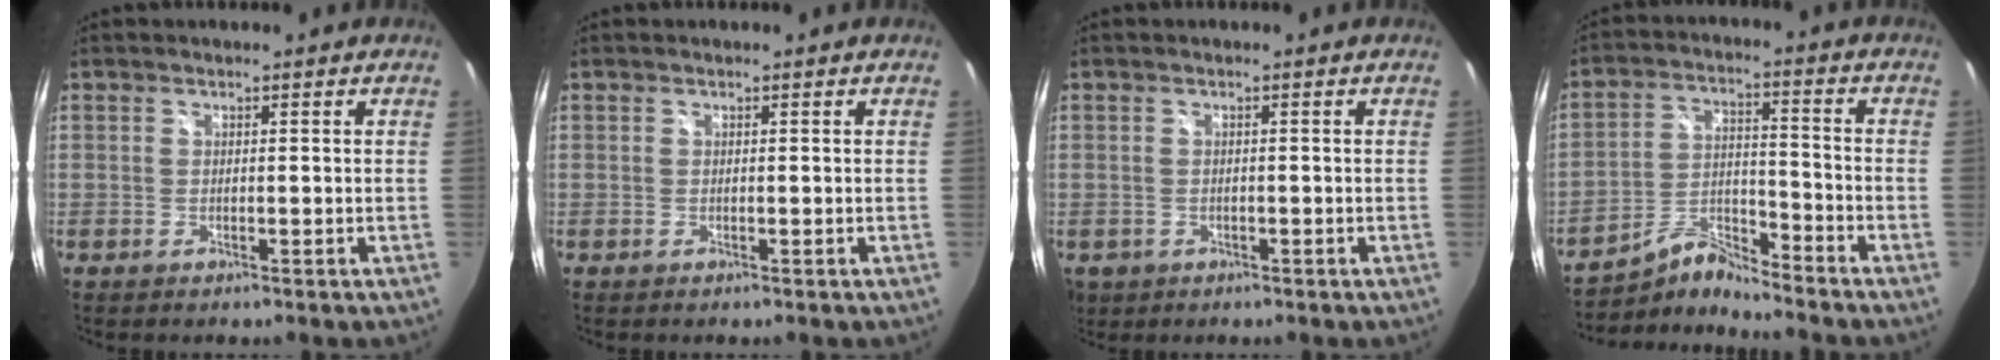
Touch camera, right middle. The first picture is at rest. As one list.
[{"total": 0.0}, {"total": 5.0, "force": [-2.0, 4.2, 2.0], "torque": [-0.052, -0.011, -0.025]}, {"total": 7.2, "force": [-7.2, -0.1, 0.7], "torque": [-0.022, 0.025, -0.144]}]